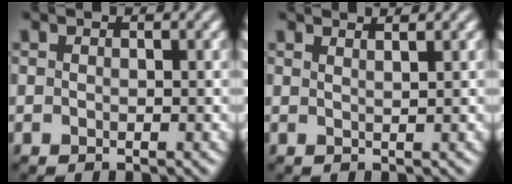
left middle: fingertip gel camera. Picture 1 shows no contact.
{"total": 2.2, "force": [1.6, 0.8, 1.3], "torque": [0.004, 0.006, 0.000]}